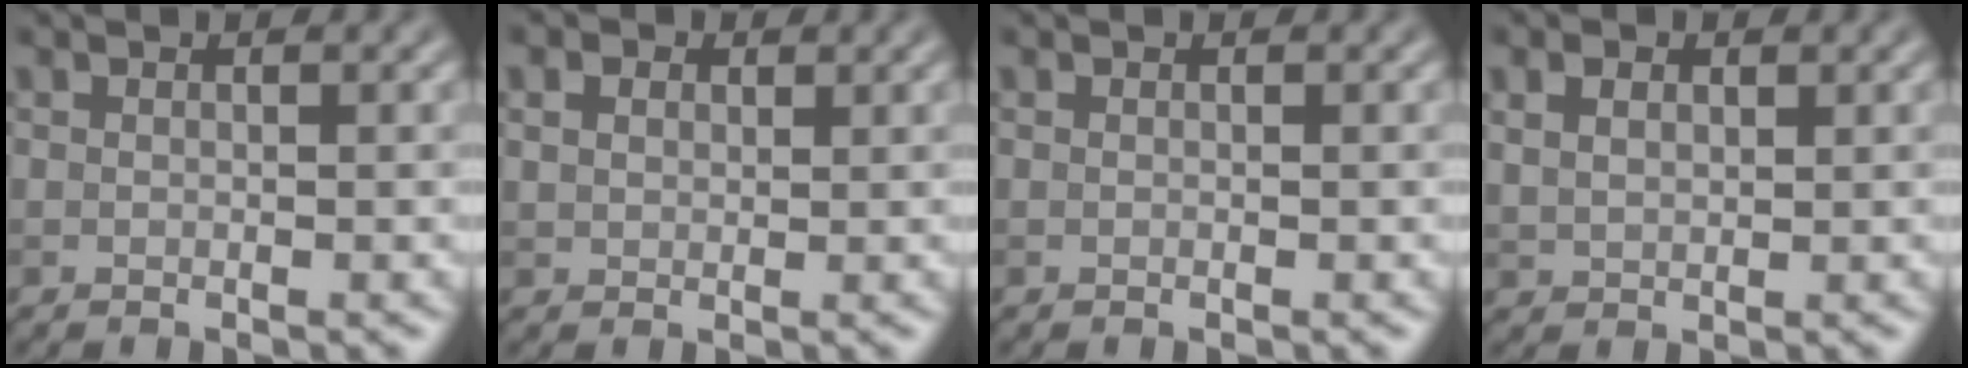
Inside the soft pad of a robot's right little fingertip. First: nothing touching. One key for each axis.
{"total": 2.1, "fx": 1.1, "fy": 1.5, "fz": 0.9, "tx": -0.022, "ty": 0.004, "tz": 0.011}
{"total": 0.0}
{"total": 2.0, "fx": 0.9, "fy": 1.3, "fz": 1.3, "tx": -0.029, "ty": 0.002, "tz": 0.021}